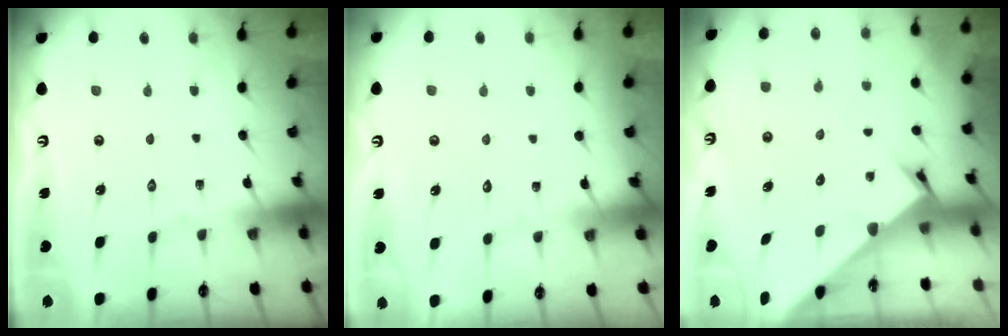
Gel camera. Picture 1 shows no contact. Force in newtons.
{"total": 2.8, "press": 2.8, "slide": 0.3}
{"total": 2.4, "press": 2.4, "slide": 0.2}